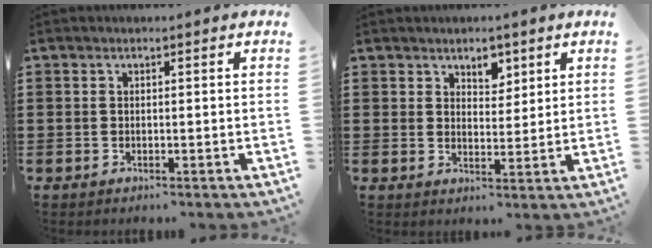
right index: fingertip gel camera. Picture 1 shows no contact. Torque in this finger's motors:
{"motor_torque": [0.04, -0.01, 0.02, 0.01]}